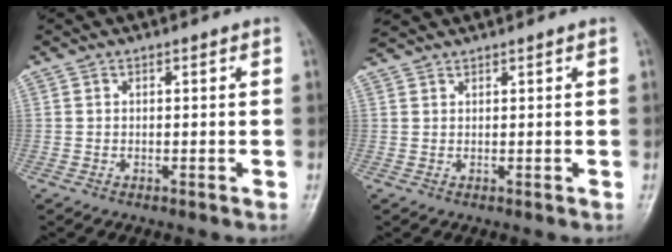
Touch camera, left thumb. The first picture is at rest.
{"total": 2.5, "force": [2.4, 0.3, 0.6], "torque": [-0.011, 0.017, 0.048]}